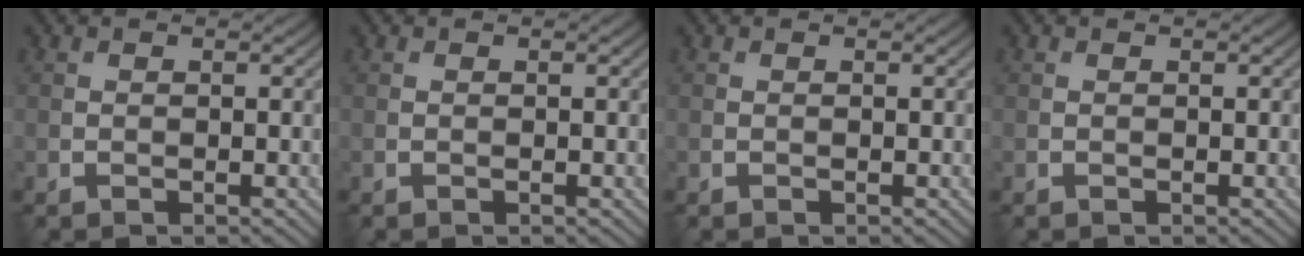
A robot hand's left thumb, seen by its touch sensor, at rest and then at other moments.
{"total": 0.0}
{"total": 0.0}
{"total": 0.0}